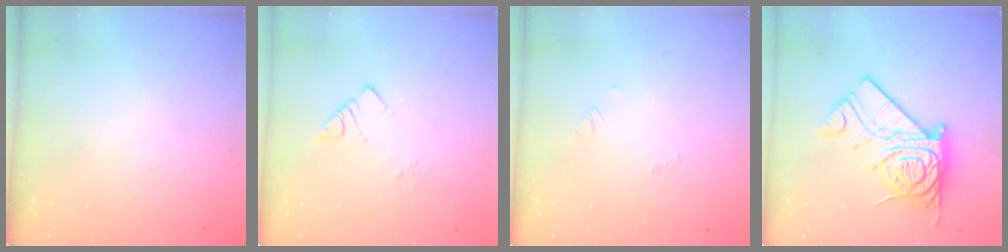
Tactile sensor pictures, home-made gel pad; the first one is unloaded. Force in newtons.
{"total": 2.6, "press": 2.6, "slide": 0.1}
{"total": 2.7, "press": 2.7, "slide": 0.2}
{"total": 16.9, "press": 16.9, "slide": 1.2}